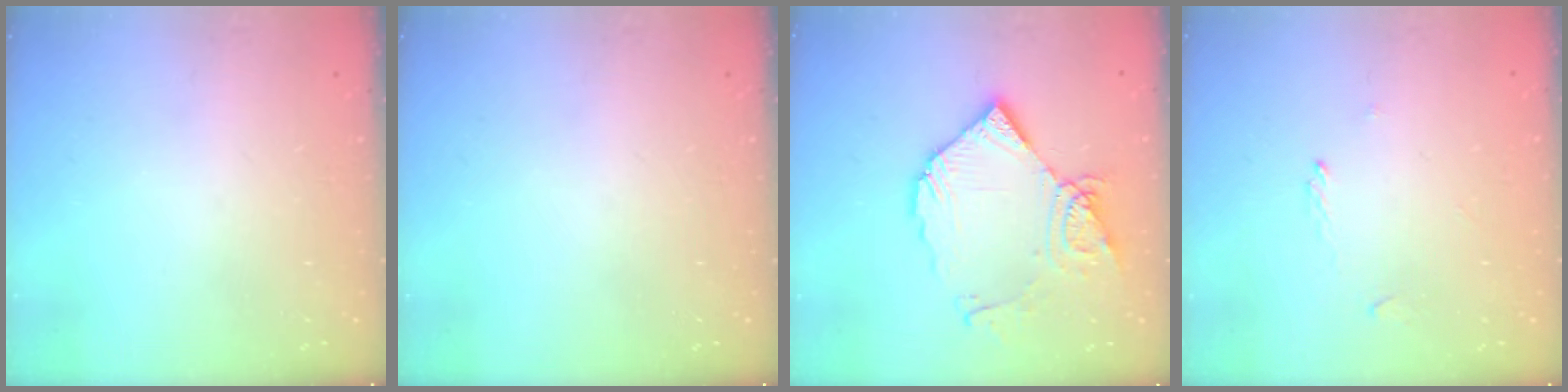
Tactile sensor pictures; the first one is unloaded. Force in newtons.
{"total": 0.0}
{"total": 15.0, "press": 14.9, "slide": 1.9}
{"total": 1.2, "press": 1.1, "slide": 0.3}